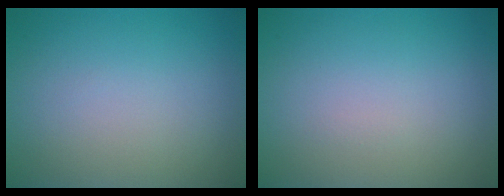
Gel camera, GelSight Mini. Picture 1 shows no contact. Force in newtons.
{"total": 0.0}